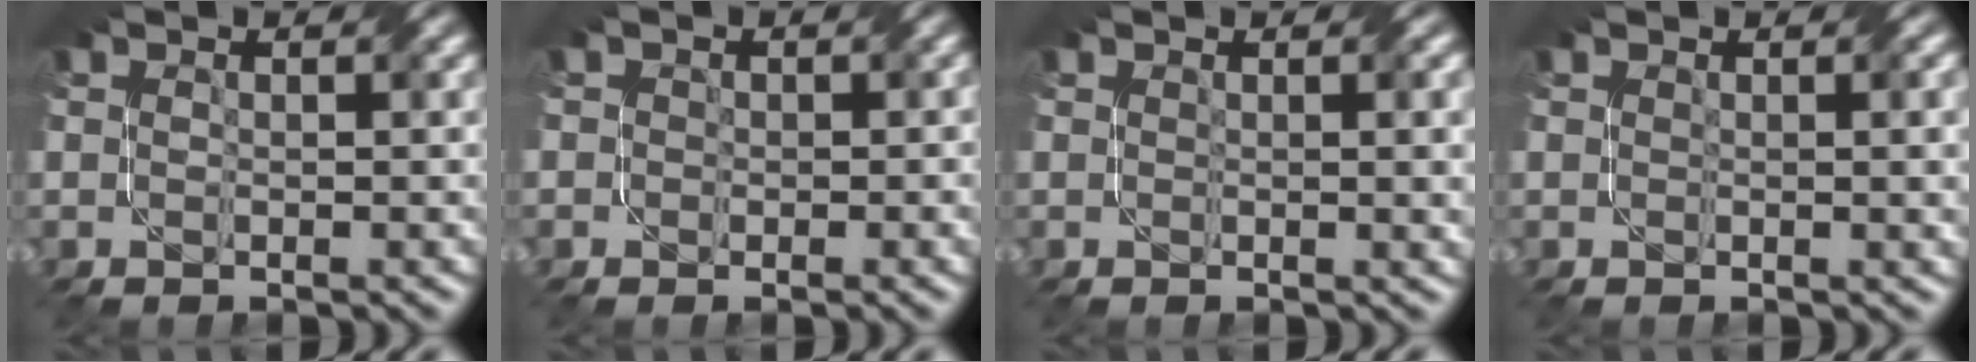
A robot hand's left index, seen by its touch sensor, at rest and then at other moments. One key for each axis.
{"total": 1.7, "fx": 0.3, "fy": 1.5, "fz": 0.7, "tx": -0.005, "ty": 0.005, "tz": -0.006}
{"total": 2.8, "fx": 0.7, "fy": 0.9, "fz": 2.6, "tx": -0.024, "ty": 0.002, "tz": 0.012}
{"total": 2.5, "fx": 0.6, "fy": 0.8, "fz": 2.3, "tx": -0.021, "ty": 0.003, "tz": 0.010}